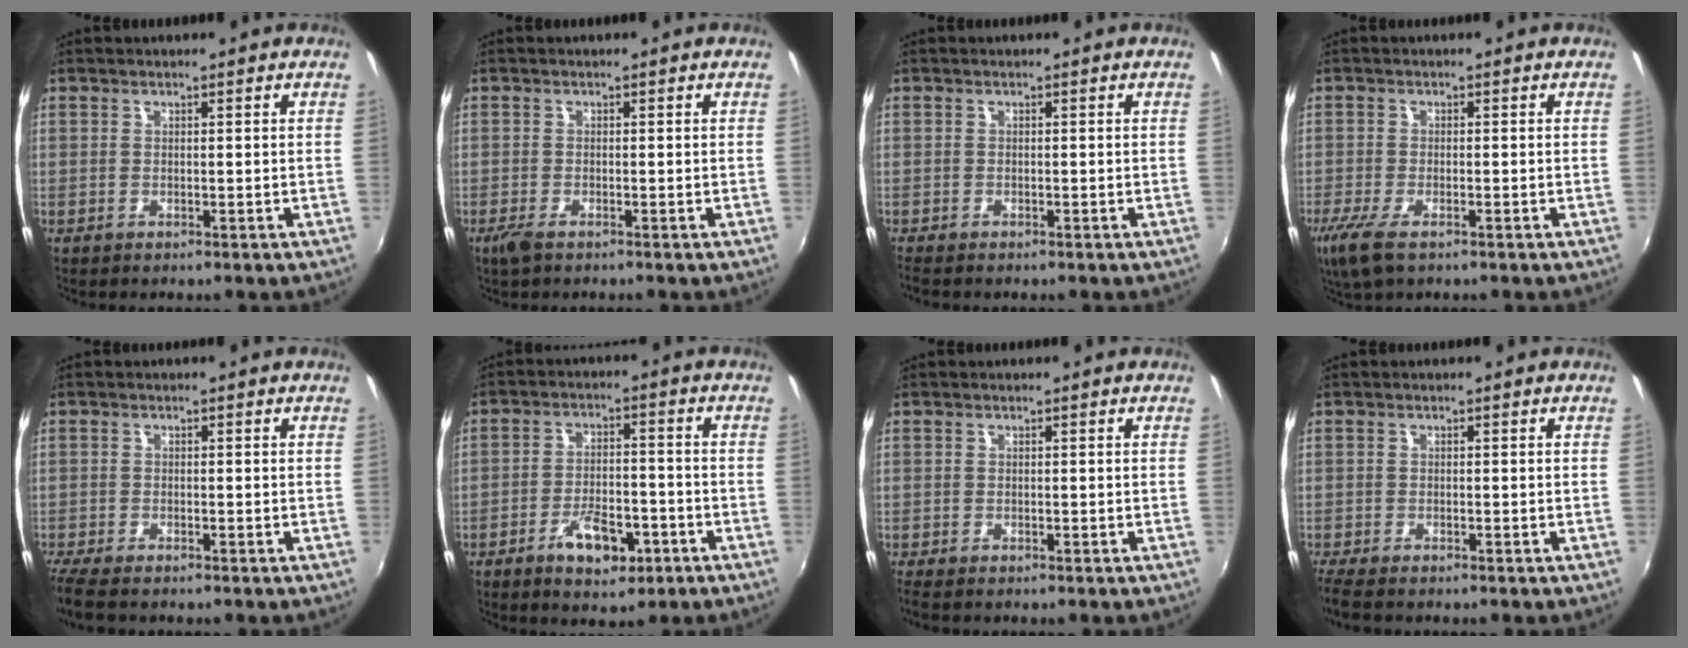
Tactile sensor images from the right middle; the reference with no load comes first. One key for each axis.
{"total": 2.3, "fx": -1.6, "fy": 0.6, "fz": 1.5, "tx": -0.035, "ty": -0.007, "tz": -0.031}
{"total": 1.5, "fx": -1.3, "fy": 0.3, "fz": 0.7, "tx": -0.016, "ty": -0.009, "tz": -0.022}
{"total": 6.7, "fx": -4.1, "fy": 2.3, "fz": 4.8, "tx": -0.115, "ty": -0.026, "tz": -0.074}
{"total": 5.3, "fx": -4.3, "fy": 1.0, "fz": 2.8, "tx": -0.074, "ty": -0.027, "tz": -0.081}
{"total": 8.3, "fx": -4.5, "fy": 3.7, "fz": 6.0, "tx": -0.115, "ty": 0.003, "tz": -0.064}
{"total": 2.0, "fx": -1.6, "fy": 0.4, "fz": 1.0, "tx": -0.023, "ty": -0.010, "tz": -0.027}
{"total": 4.0, "fx": -3.4, "fy": 0.7, "fz": 2.1, "tx": -0.056, "ty": -0.020, "tz": -0.062}